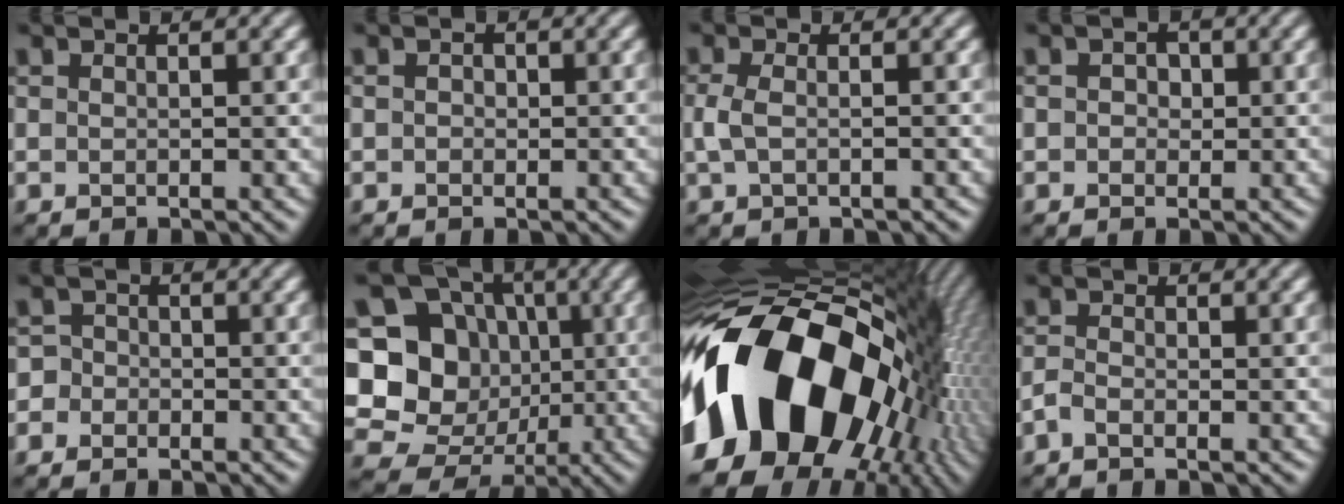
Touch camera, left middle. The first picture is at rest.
{"total": 0.9, "force": [0.0, 0.8, 0.3], "torque": [-0.005, -0.002, -0.004]}
{"total": 2.1, "force": [-0.4, 1.1, 1.7], "torque": [-0.047, 0.000, -0.011]}
{"total": 1.5, "force": [0.2, 1.4, 0.5], "torque": [0.001, 0.004, -0.001]}
{"total": 2.9, "force": [-1.6, 2.4, -0.1], "torque": [0.029, 0.012, -0.048]}
{"total": 15.3, "force": [-0.7, 14.2, 5.5], "torque": [-0.151, 0.021, -0.027]}
{"total": 21.5, "force": [-2.8, 14.0, 16.0], "torque": [-0.313, -0.018, -0.052]}
{"total": 1.5, "force": [-1.1, 0.7, 0.6], "torque": [-0.013, 0.002, -0.028]}